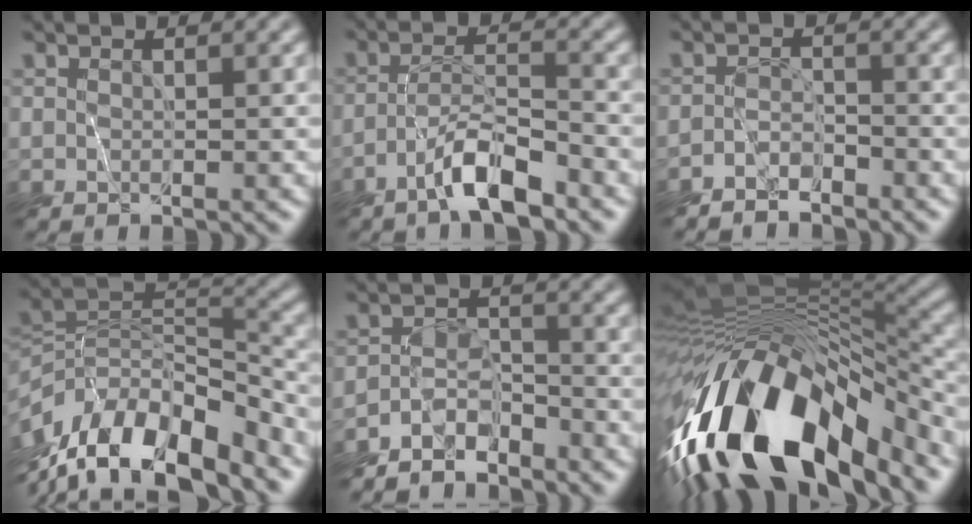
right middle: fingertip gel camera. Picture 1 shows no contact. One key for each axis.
{"total": 4.4, "fx": -3.6, "fy": 0.3, "fz": 2.5, "tx": -0.045, "ty": 0.004, "tz": -0.072}
{"total": 2.8, "fx": -2.8, "fy": 0.3, "fz": 0.2, "tx": -0.001, "ty": -0.002, "tz": -0.059}
{"total": 13.0, "fx": -10.4, "fy": 4.6, "fz": 6.4, "tx": -0.126, "ty": 0.022, "tz": -0.182}
{"total": 4.0, "fx": -3.8, "fy": 0.9, "fz": 0.4, "tx": -0.005, "ty": -0.004, "tz": -0.077}
{"total": 15.2, "fx": -8.3, "fy": 5.6, "fz": 11.3, "tx": -0.210, "ty": 0.013, "tz": -0.150}